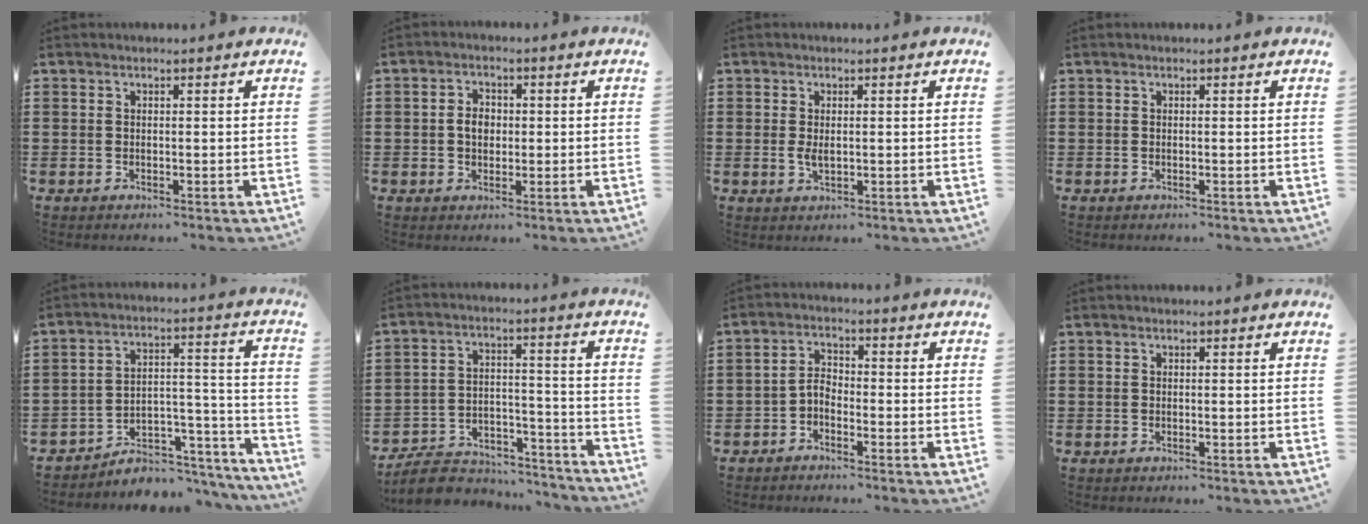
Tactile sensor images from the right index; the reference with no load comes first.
{"total": 3.0, "force": [0.0, 2.2, 2.0], "torque": [-0.044, 0.008, -0.003]}
{"total": 2.1, "force": [0.0, 1.0, 1.8], "torque": [-0.037, 0.002, 0.000]}
{"total": 0.0}
{"total": 5.1, "force": [-4.1, 2.8, 1.1], "torque": [-0.025, 0.006, -0.079]}
{"total": 7.7, "force": [-7.1, 2.5, 1.9], "torque": [-0.036, 0.020, -0.136]}
{"total": 2.7, "force": [-1.8, 1.3, 1.4], "torque": [-0.038, 0.007, -0.041]}
{"total": 0.0}